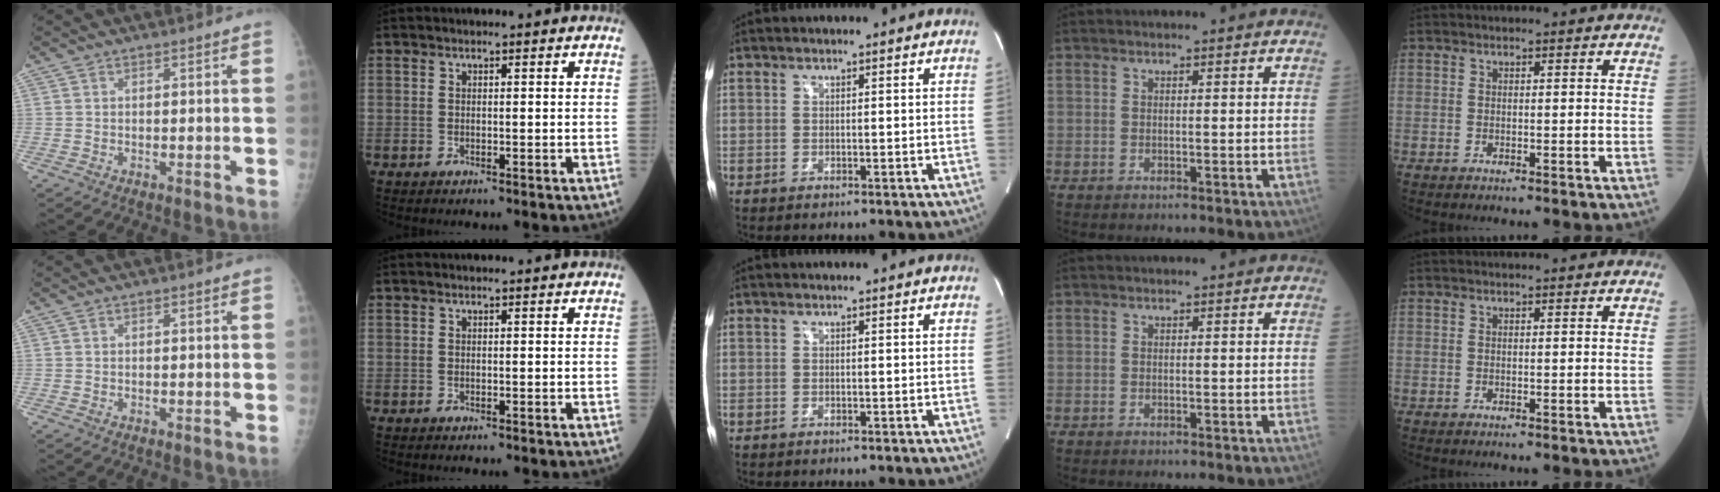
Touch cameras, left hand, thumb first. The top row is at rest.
{}